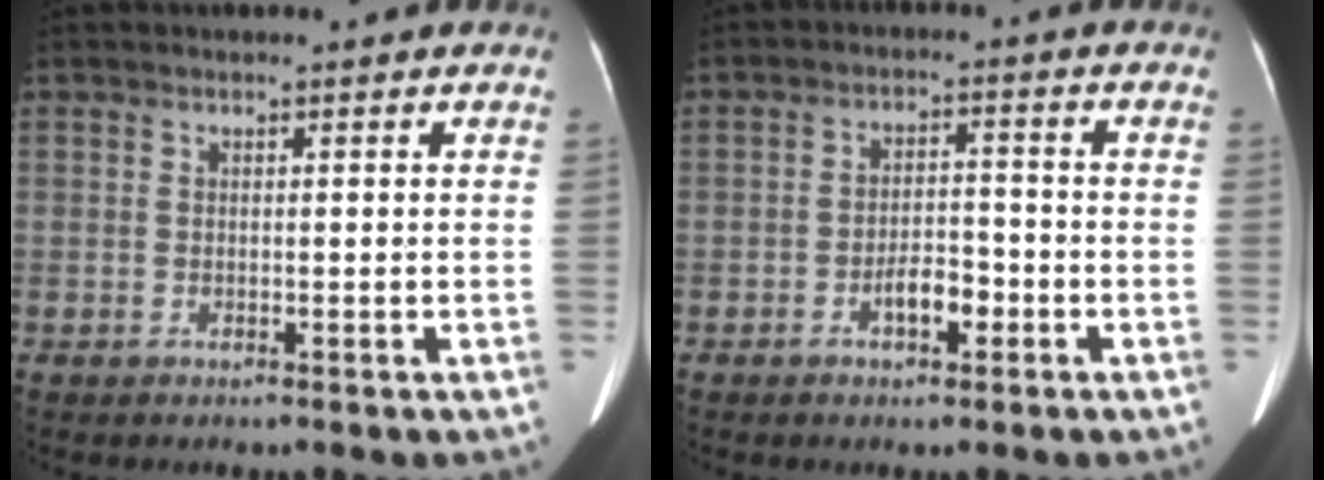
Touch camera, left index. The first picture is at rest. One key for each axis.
{"total": 4.3, "fx": -2.1, "fy": 1.8, "fz": 3.3, "tx": -0.057, "ty": 0.009, "tz": -0.036}